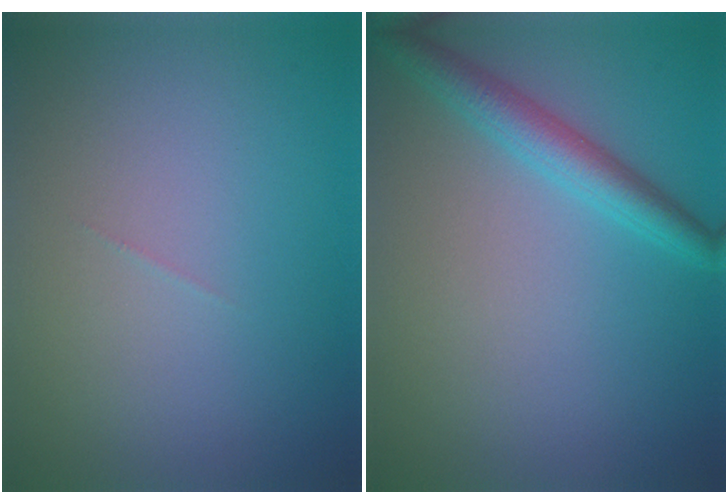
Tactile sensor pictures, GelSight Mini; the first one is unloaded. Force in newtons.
{"total": 3.2, "press": 3.2, "slide": 0.1}